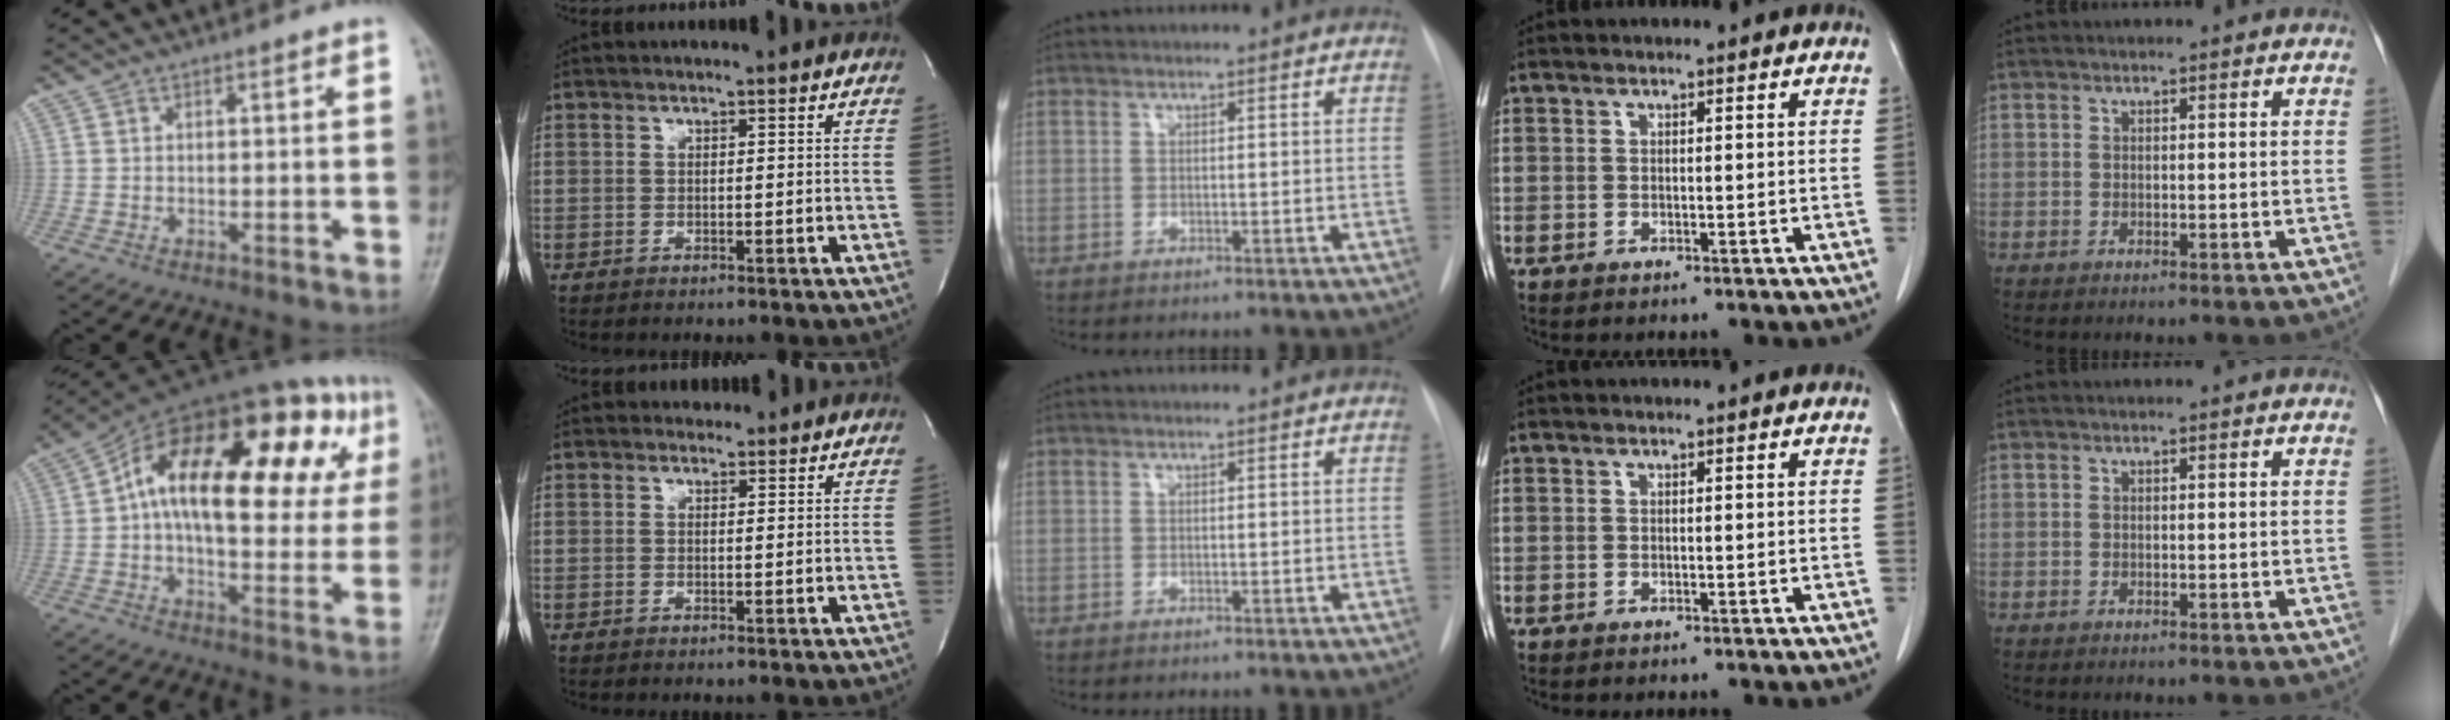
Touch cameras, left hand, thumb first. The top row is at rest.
{"thumb": {"total": 29.9, "force": [7.0, 14.3, 25.3], "torque": [-0.360, 0.053, 0.098]}, "index": {"total": 1.1, "force": [0.8, 0.7, -0.2], "torque": [0.001, 0.001, 0.008]}}